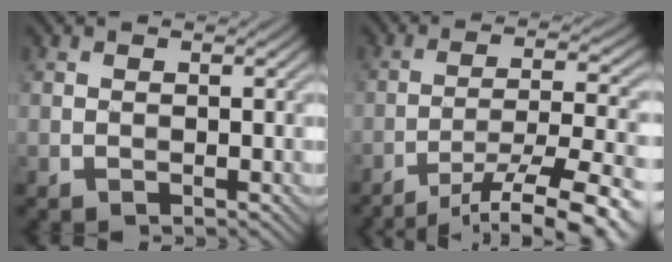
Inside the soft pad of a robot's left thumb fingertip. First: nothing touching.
{"total": 14.4, "force": [-10.5, 3.0, 9.4], "torque": [-0.138, -0.002, -0.147]}